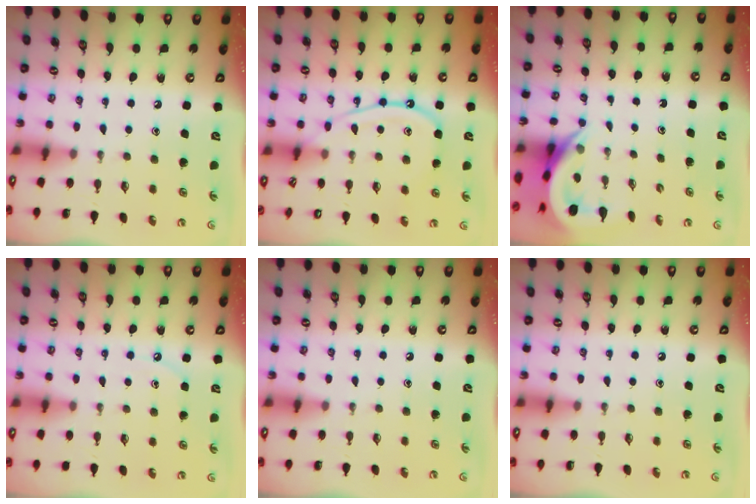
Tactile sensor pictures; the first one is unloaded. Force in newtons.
{"total": 11.6, "press": 11.5, "slide": 1.2}
{"total": 5.2, "press": 5.2, "slide": 0.5}
{"total": 4.6, "press": 4.5, "slide": 0.6}
{"total": 0.0}
{"total": 0.0}